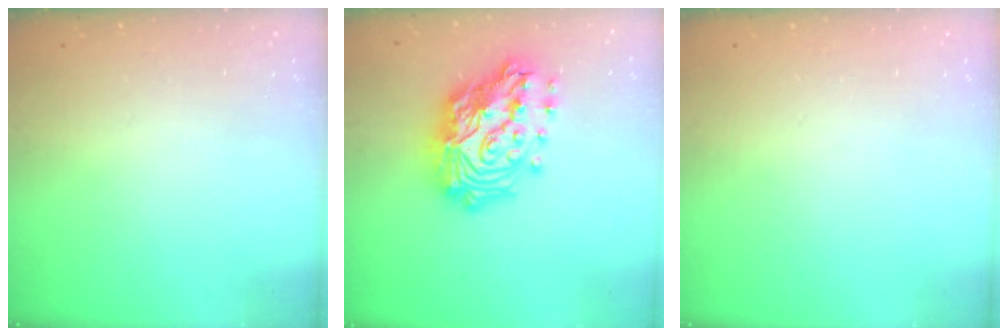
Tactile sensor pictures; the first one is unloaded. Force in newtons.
{"total": 23.4, "press": 23.3, "slide": 2.1}
{"total": 0.0}